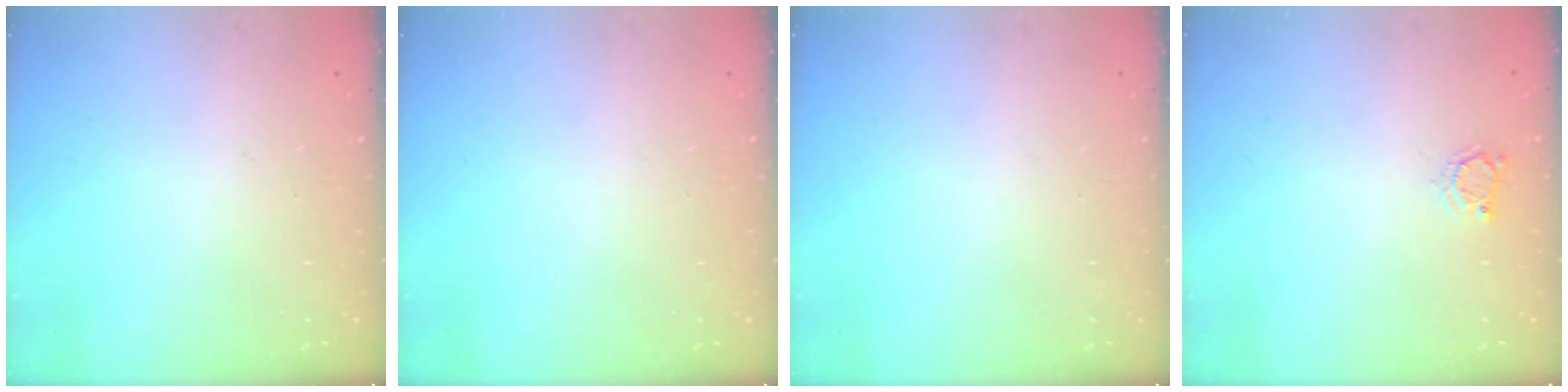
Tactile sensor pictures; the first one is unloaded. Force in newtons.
{"total": 0.0}
{"total": 0.0}
{"total": 3.2, "press": 3.2, "slide": 0.5}